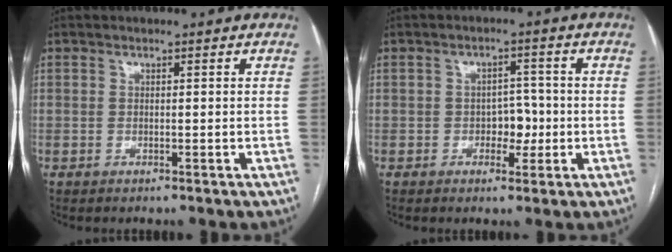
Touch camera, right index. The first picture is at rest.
{"total": 3.8, "force": [-0.9, 2.5, 2.8], "torque": [-0.033, 0.008, -0.011]}